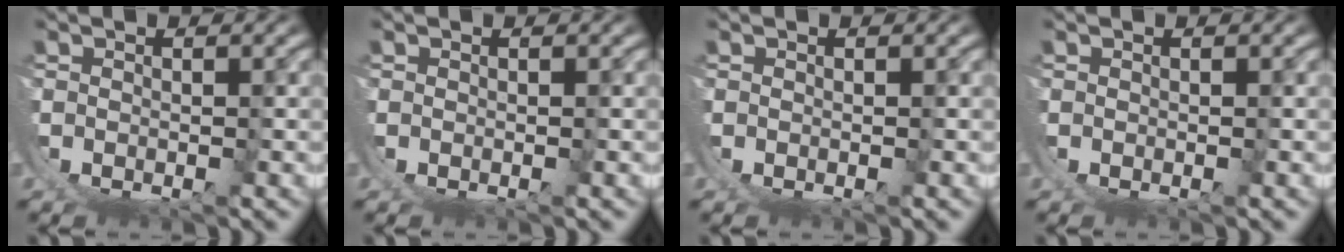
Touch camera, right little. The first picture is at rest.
{"total": 0.0}
{"total": 0.0}
{"total": 0.0}